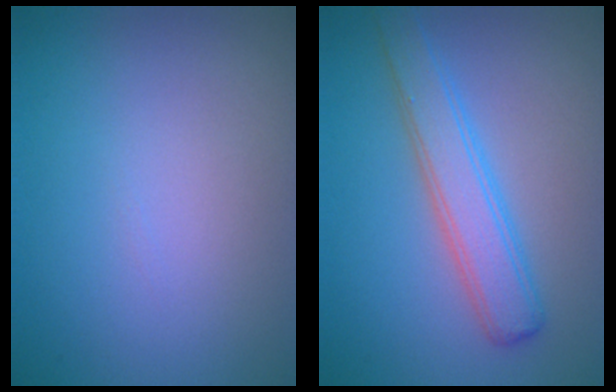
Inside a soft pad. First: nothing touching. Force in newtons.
{"total": 4.0, "press": 4.0, "slide": 0.0}